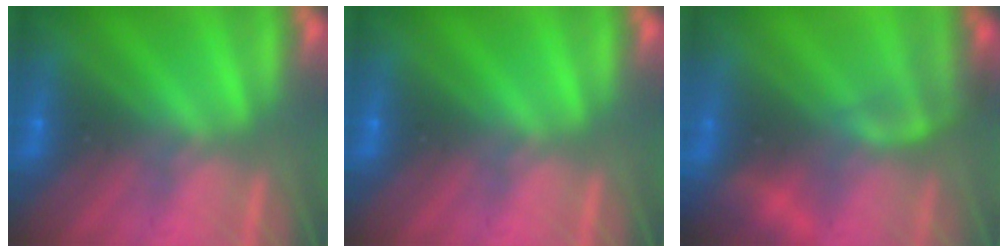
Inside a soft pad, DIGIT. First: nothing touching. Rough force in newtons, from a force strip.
{"total": 0.0}
{"total": 8.1}